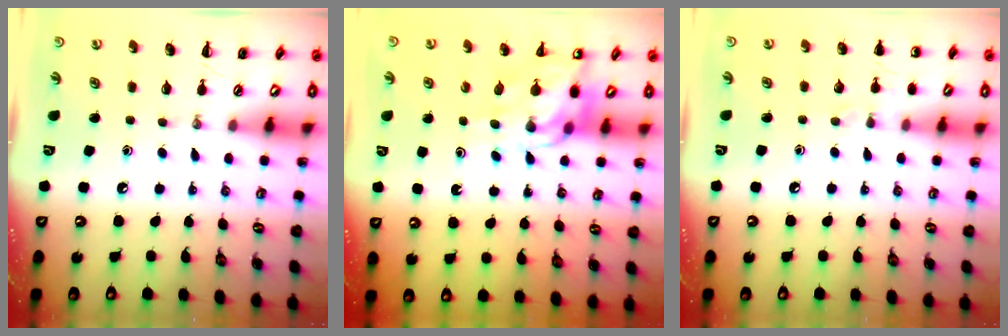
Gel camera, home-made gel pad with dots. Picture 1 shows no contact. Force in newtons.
{"total": 11.4, "press": 10.9, "slide": 3.2}
{"total": 5.1, "press": 4.9, "slide": 1.7}